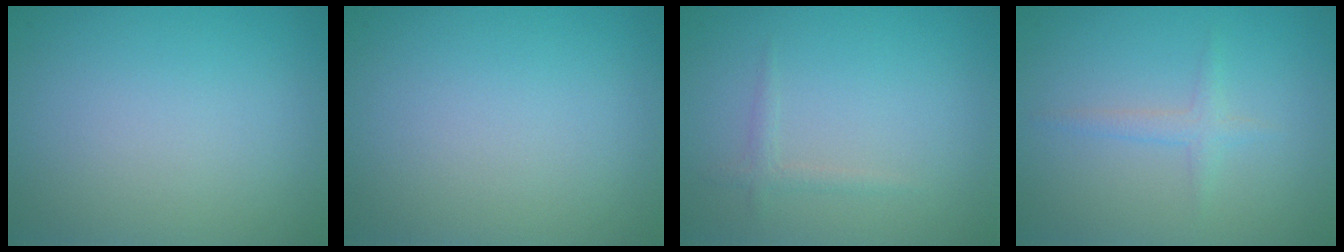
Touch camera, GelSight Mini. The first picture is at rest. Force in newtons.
{"total": 0.0}
{"total": 0.9, "press": 0.9, "slide": 0.0}
{"total": 1.3, "press": 1.3, "slide": 0.1}